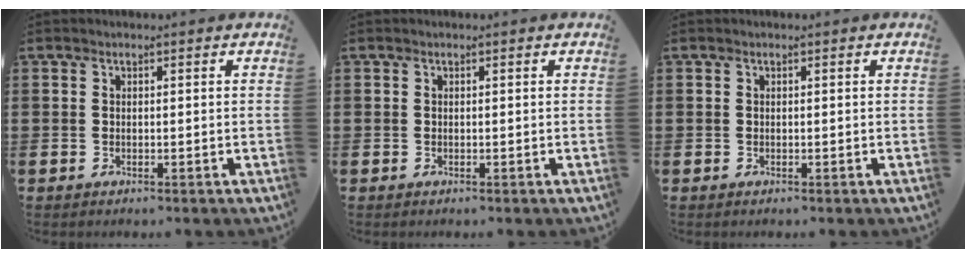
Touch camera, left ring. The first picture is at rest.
{"total": 0.0}
{"total": 0.0}